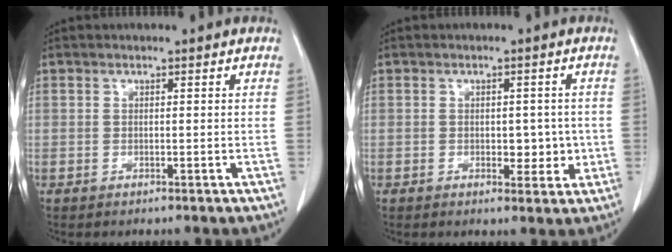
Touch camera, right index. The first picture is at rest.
{"total": 3.9, "force": [-0.4, 2.4, 3.0], "torque": [-0.028, 0.002, 0.001]}